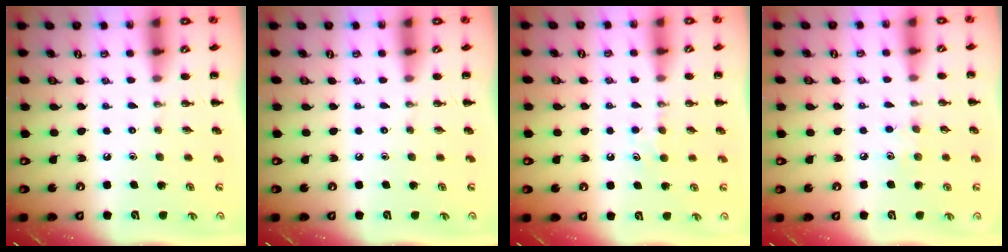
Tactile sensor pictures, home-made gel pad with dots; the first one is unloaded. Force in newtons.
{"total": 0.0}
{"total": 4.2, "press": 4.0, "slide": 1.4}
{"total": 4.8, "press": 4.7, "slide": 1.2}